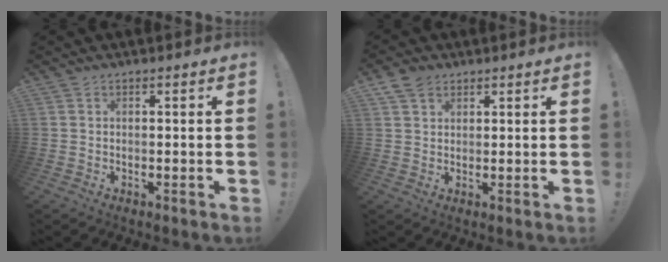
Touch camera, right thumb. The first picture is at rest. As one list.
[{"total": 5.2, "force": [2.9, 3.9, 2.0], "torque": [-0.034, -0.005, 0.057]}]